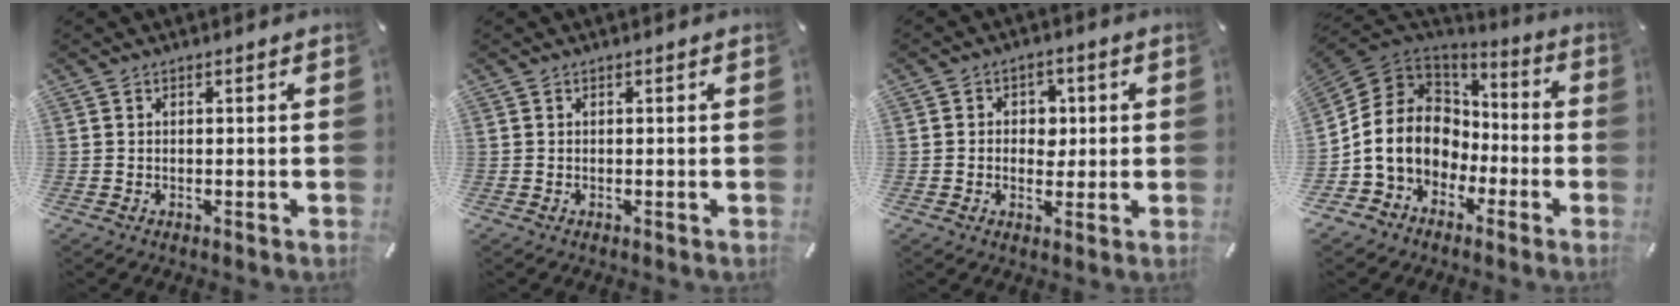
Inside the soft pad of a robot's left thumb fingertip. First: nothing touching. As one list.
[{"total": 0.0}, {"total": 5.3, "force": [0.1, 4.7, 2.5], "torque": [-0.033, 0.004, -0.003]}, {"total": 13.6, "force": [-2.3, 12.0, 5.9], "torque": [-0.144, 0.002, -0.037]}]